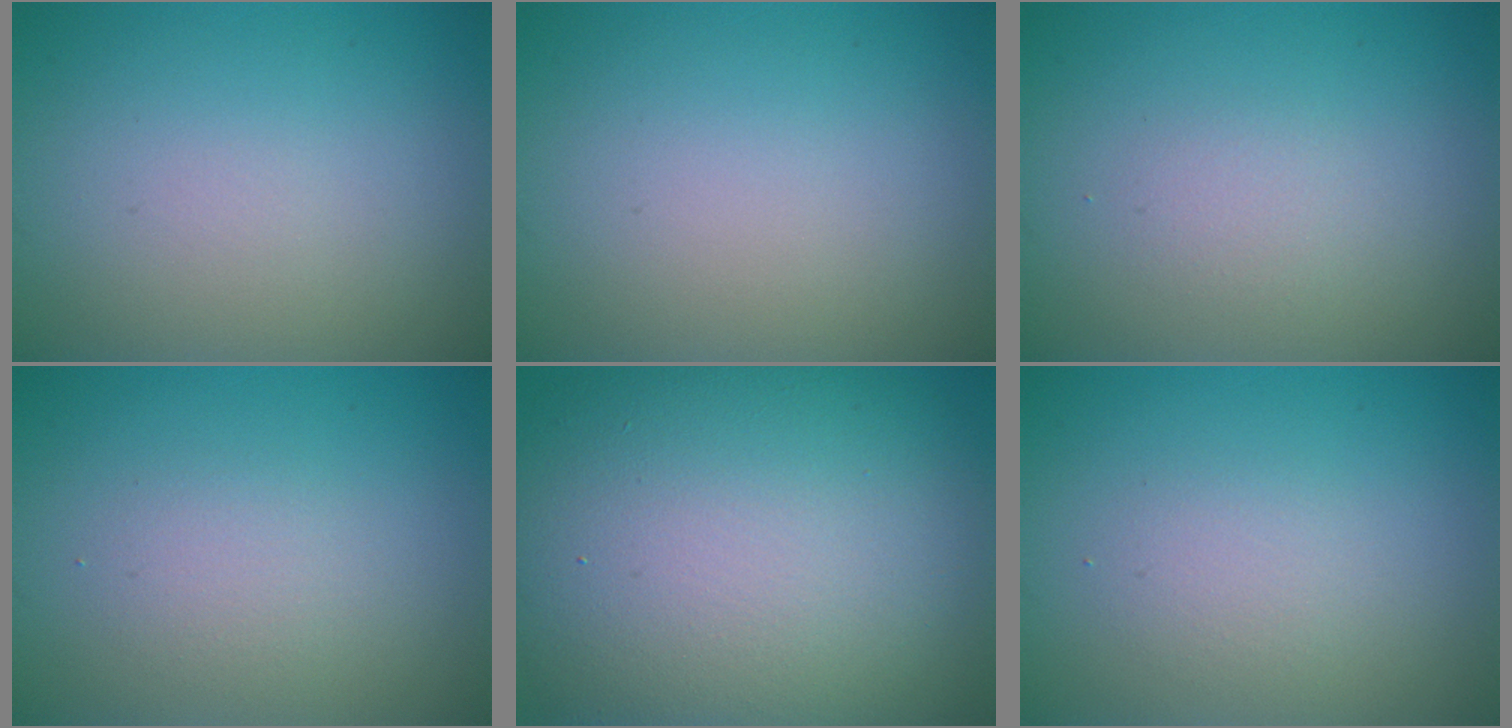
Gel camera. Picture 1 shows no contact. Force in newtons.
{"total": 0.0}
{"total": 1.2, "press": 1.2, "slide": 0.1}
{"total": 1.6, "press": 1.6, "slide": 0.1}
{"total": 16.8, "press": 16.7, "slide": 1.1}
{"total": 1.6, "press": 1.6, "slide": 0.1}